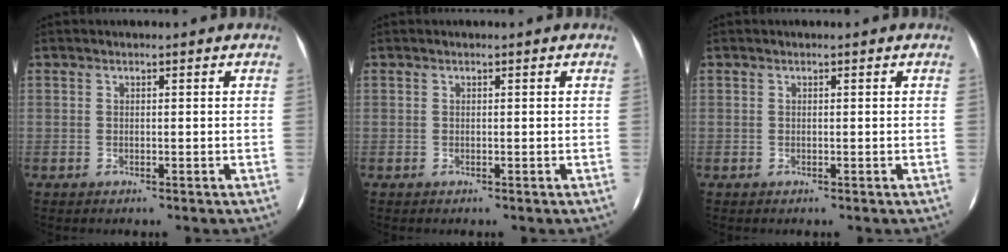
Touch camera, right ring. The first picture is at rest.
{"total": 0.0}
{"total": 0.0}